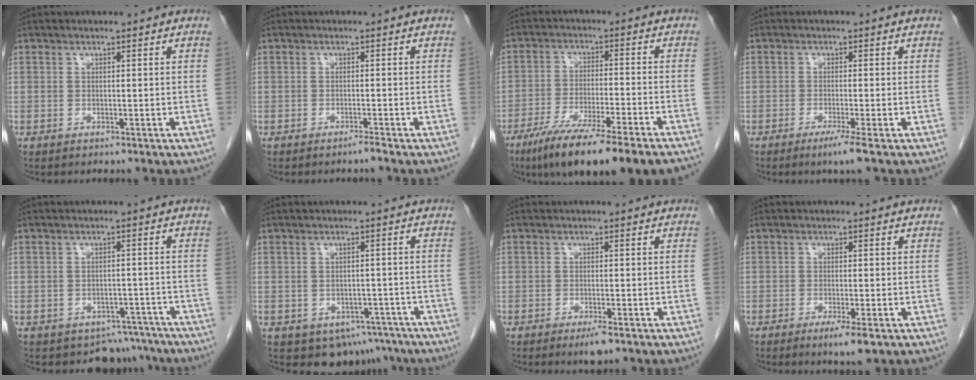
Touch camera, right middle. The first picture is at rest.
{"total": 1.0, "force": [-0.8, -0.3, 0.5], "torque": [-0.008, 0.000, -0.014]}
{"total": 16.3, "force": [-12.3, 0.3, 10.7], "torque": [-0.158, -0.045, -0.196]}
{"total": 3.1, "force": [-1.8, -0.7, 2.4], "torque": [-0.041, -0.012, -0.035]}
{"total": 6.4, "force": [-5.5, 3.3, -0.7], "torque": [0.027, 0.025, -0.062]}
{"total": 6.6, "force": [-4.2, 4.7, 1.9], "torque": [-0.008, 0.009, -0.049]}
{"total": 2.4, "force": [-1.5, 0.2, 1.8], "torque": [-0.029, -0.004, -0.023]}
{"total": 3.5, "force": [-1.9, 0.1, 3.0], "torque": [-0.045, -0.011, -0.030]}